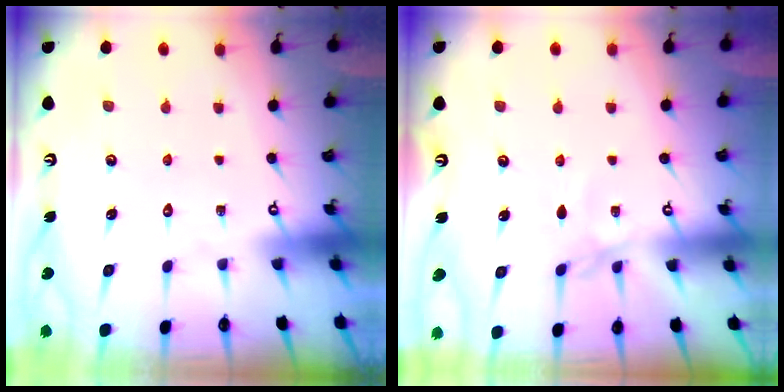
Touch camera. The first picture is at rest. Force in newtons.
{"total": 2.0, "press": 2.0, "slide": 0.4}